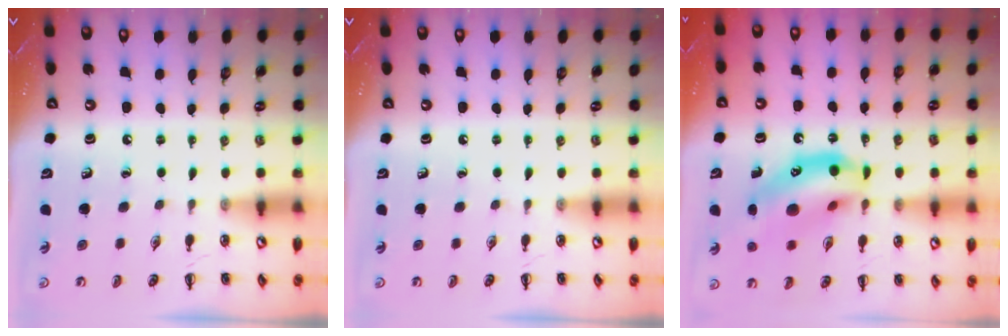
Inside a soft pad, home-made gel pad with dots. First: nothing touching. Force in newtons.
{"total": 0.0}
{"total": 16.8, "press": 16.3, "slide": 4.1}